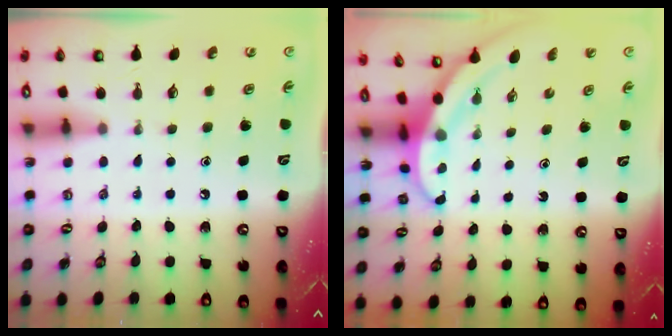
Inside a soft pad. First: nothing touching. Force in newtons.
{"total": 3.5, "press": 3.5, "slide": 0.1}